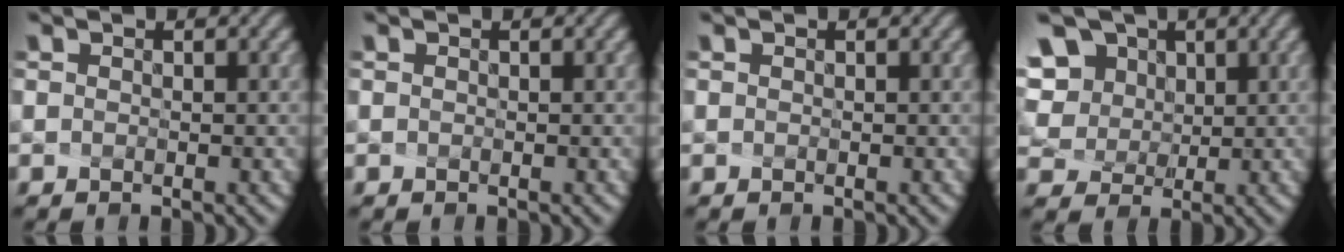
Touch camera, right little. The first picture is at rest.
{"total": 0.0}
{"total": 0.0}
{"total": 7.7, "force": [3.6, 5.8, 3.6], "torque": [-0.093, 0.013, 0.077]}